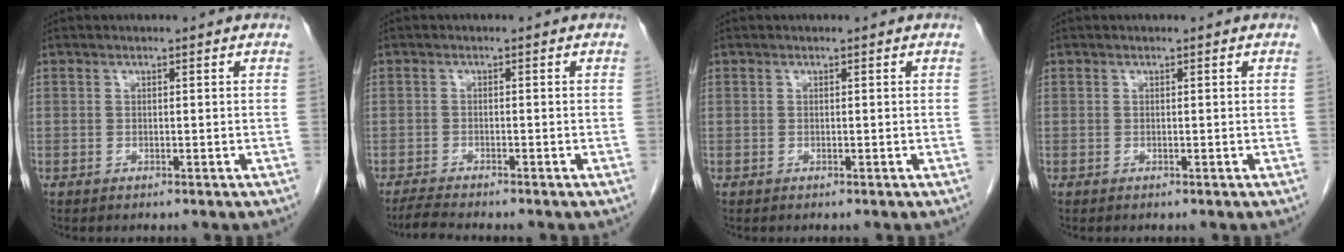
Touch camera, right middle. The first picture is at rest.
{"total": 3.2, "force": [-2.9, -0.3, 1.2], "torque": [-0.032, -0.016, -0.052]}
{"total": 0.0}
{"total": 0.0}